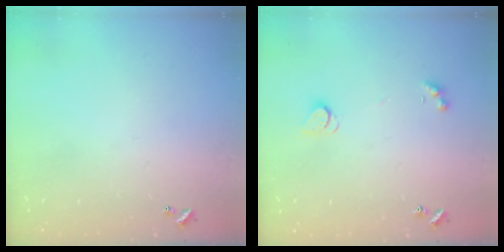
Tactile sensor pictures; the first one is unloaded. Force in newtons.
{"total": 2.6, "press": 2.6, "slide": 0.5}